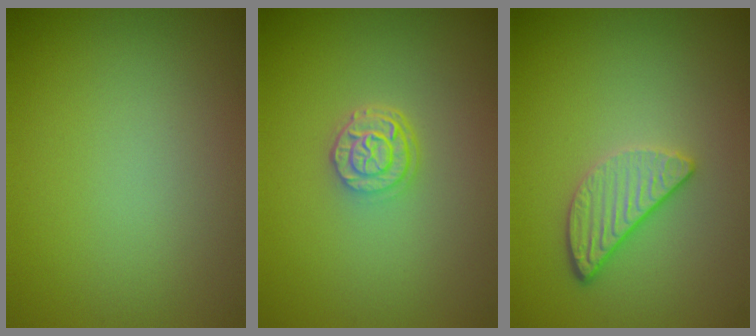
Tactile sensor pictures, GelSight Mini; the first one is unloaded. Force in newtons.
{"total": 2.6, "press": 2.1, "slide": 1.5}
{"total": 2.6, "press": 2.3, "slide": 1.3}